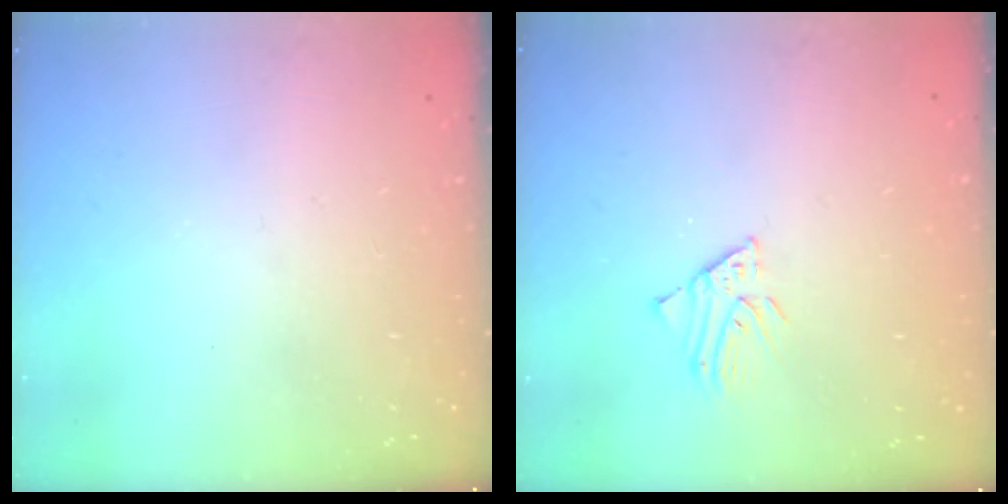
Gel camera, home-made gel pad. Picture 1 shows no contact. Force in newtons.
{"total": 2.5, "press": 2.5, "slide": 0.2}